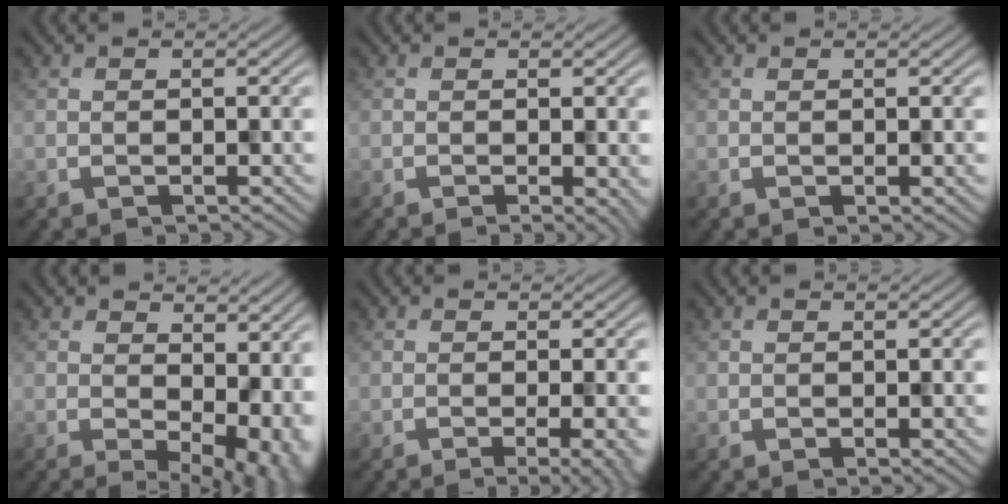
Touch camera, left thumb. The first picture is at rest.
{"total": 2.3, "force": [-0.8, 0.4, 2.1], "torque": [-0.033, -0.001, -0.005]}
{"total": 1.0, "force": [-0.2, 0.3, 1.0], "torque": [-0.017, -0.001, -0.002]}
{"total": 10.0, "force": [-1.1, 5.4, 8.3], "torque": [-0.098, -0.031, 0.014]}
{"total": 5.5, "force": [-2.5, 1.3, 4.8], "torque": [-0.058, -0.001, -0.025]}
{"total": 1.4, "force": [-0.3, 0.4, 1.2], "torque": [-0.022, -0.001, -0.002]}